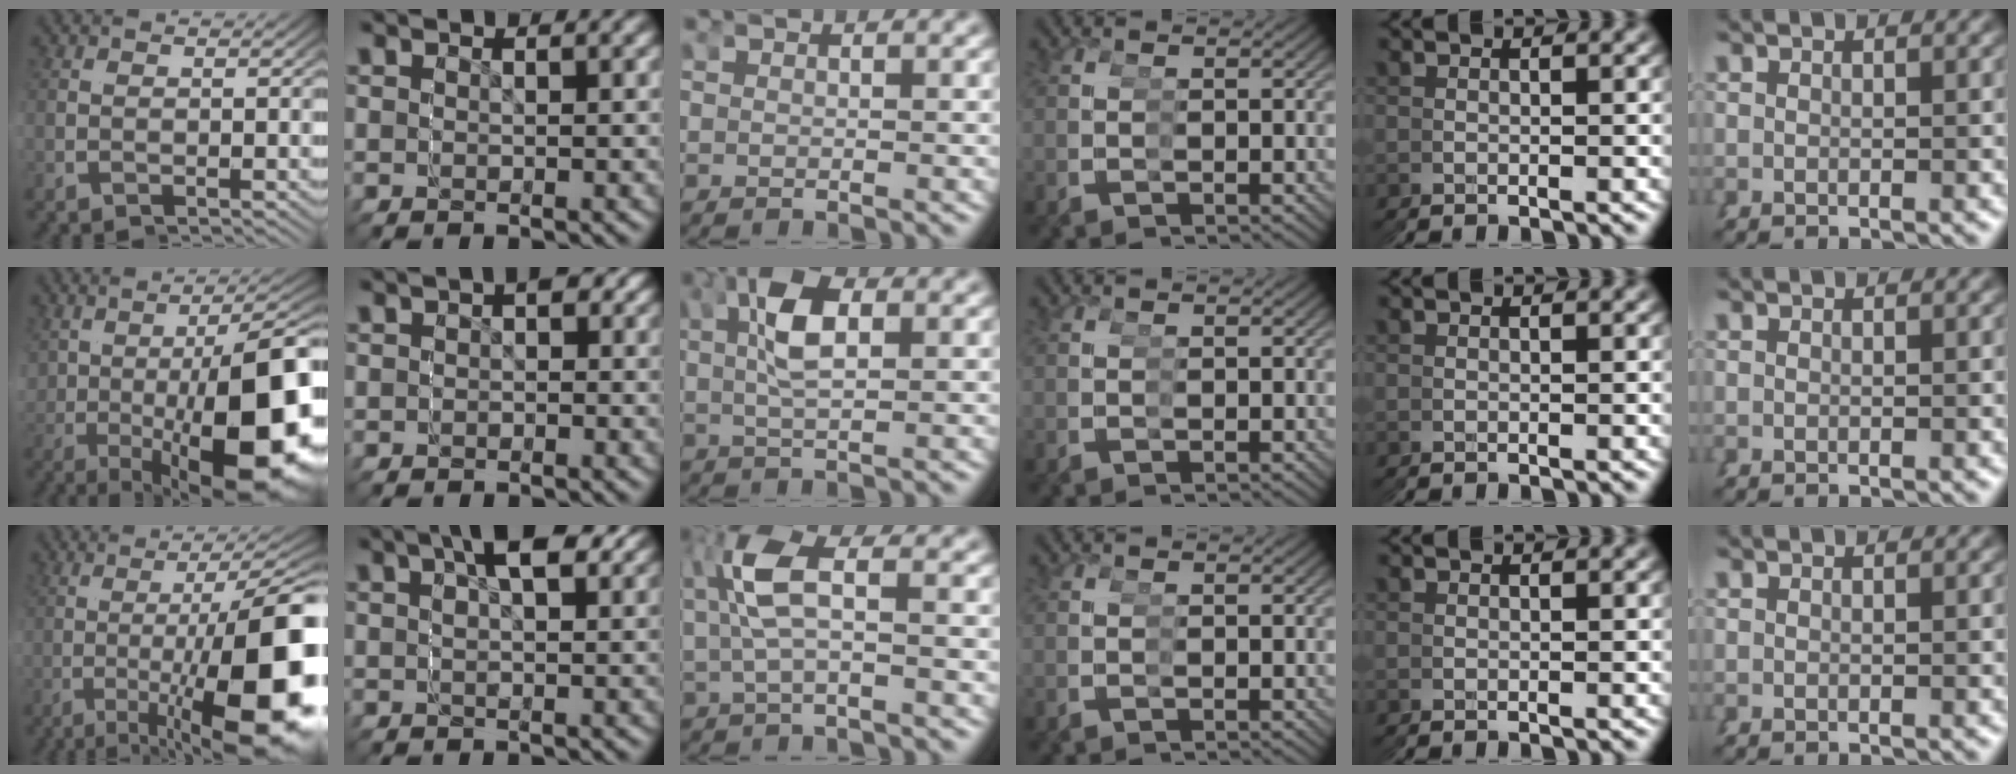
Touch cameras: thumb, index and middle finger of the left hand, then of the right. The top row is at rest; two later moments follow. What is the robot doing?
{"motion": "grasp_and_lifting", "object": "screwdriver"}